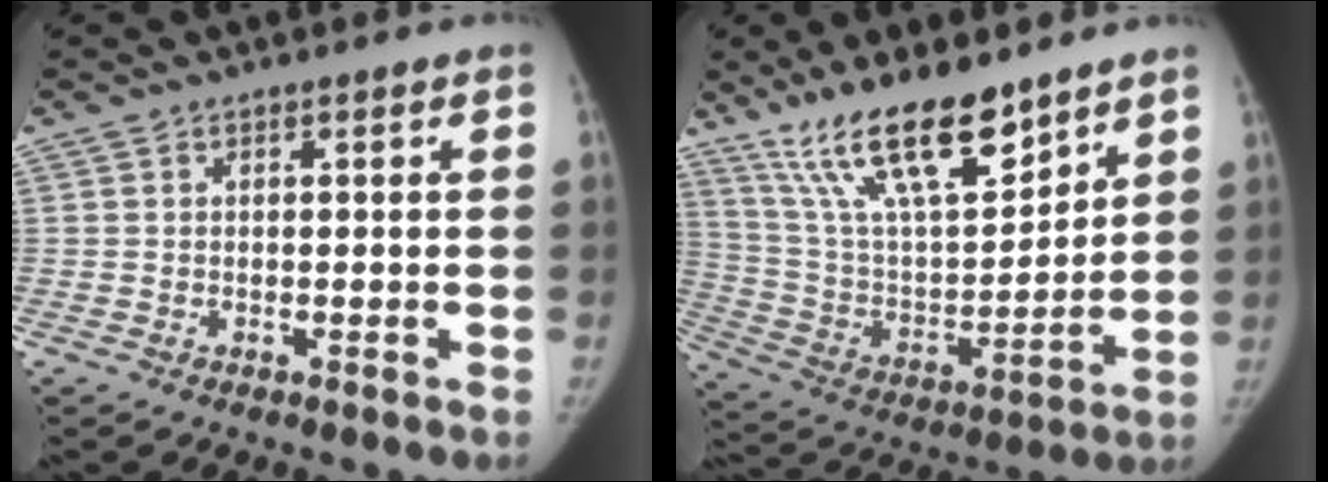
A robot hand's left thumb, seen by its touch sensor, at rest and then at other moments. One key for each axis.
{"total": 20.0, "fx": 14.3, "fy": 6.4, "fz": 12.5, "tx": -0.186, "ty": -0.070, "tz": 0.267}